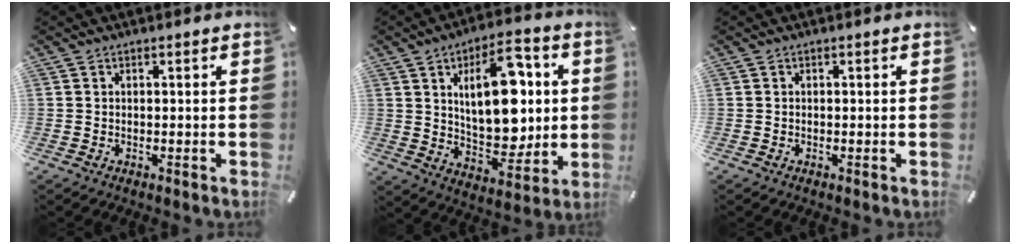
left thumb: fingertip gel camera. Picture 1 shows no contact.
{"total": 19.6, "force": [4.3, 10.8, 15.7], "torque": [-0.254, -0.011, 0.064]}
{"total": 0.0}